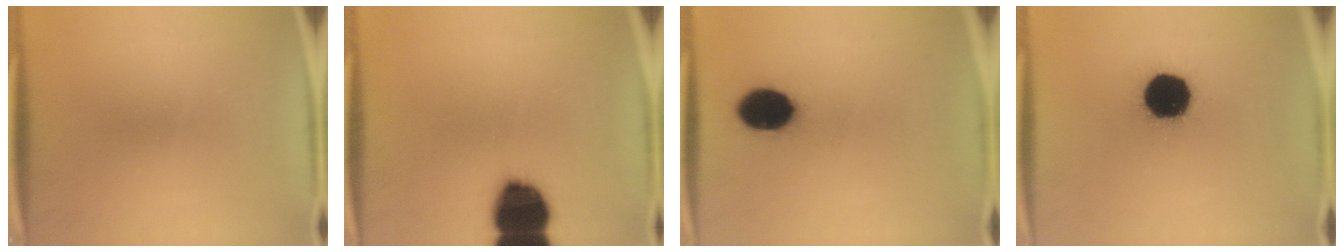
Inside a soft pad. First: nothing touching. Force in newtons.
{"total": 17.1}
{"total": 11.1}
{"total": 19.2}